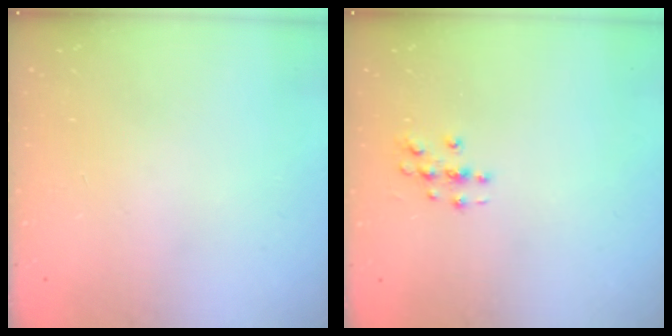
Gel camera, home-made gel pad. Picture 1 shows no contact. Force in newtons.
{"total": 3.1, "press": 3.0, "slide": 0.3}